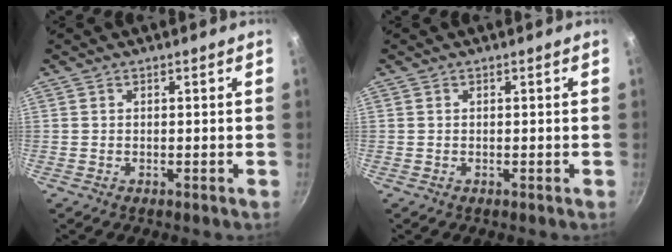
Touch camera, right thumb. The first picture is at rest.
{"total": 0.0}